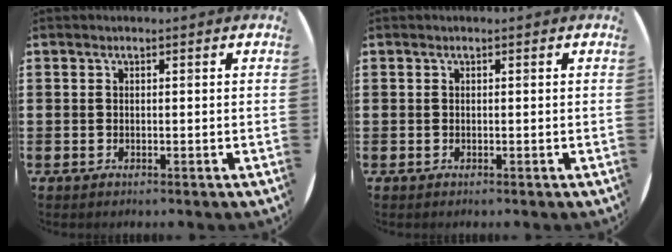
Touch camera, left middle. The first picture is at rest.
{"total": 0.0}